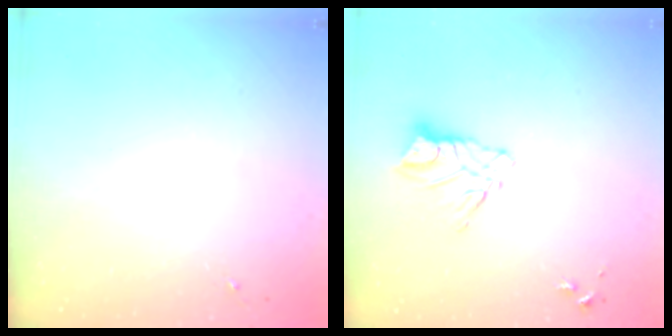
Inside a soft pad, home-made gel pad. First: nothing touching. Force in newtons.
{"total": 9.9, "press": 9.8, "slide": 1.1}